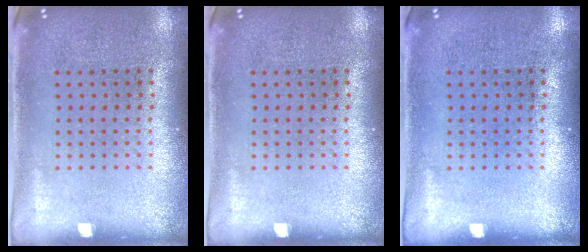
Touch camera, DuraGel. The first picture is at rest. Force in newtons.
{"total": 0.0}
{"total": 0.0}